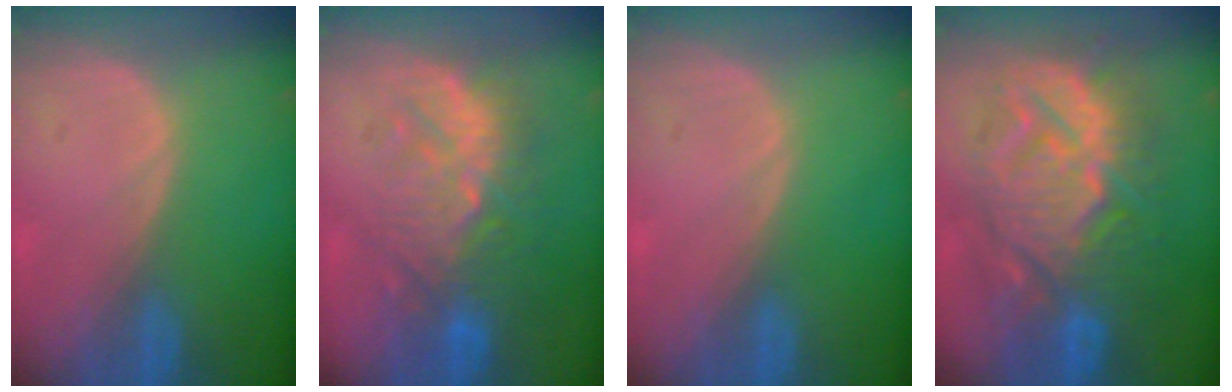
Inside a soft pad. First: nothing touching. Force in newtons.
{"total": 9.6, "press": 9.4, "slide": 2.1}
{"total": 0.0}
{"total": 14.0, "press": 13.9, "slide": 1.4}